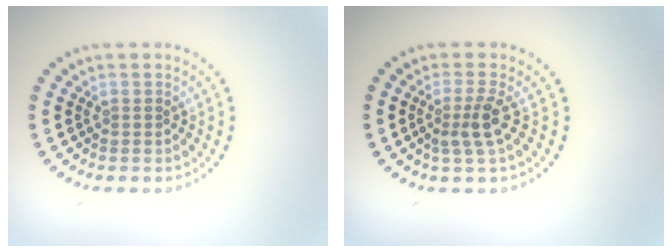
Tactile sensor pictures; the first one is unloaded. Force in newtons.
{"total": 2.4, "press": 1.7, "slide": 1.7}